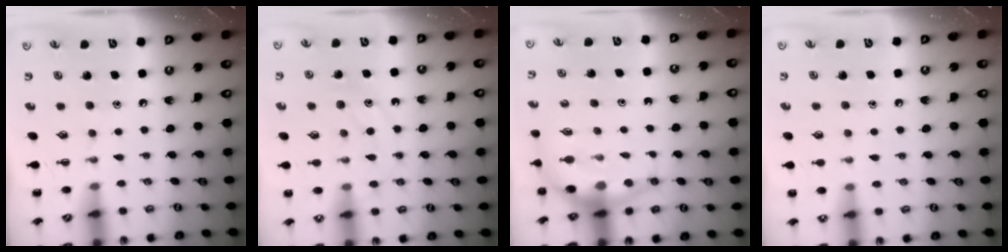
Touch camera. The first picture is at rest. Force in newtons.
{"total": 11.9, "press": 11.9, "slide": 0.4}
{"total": 6.8, "press": 6.7, "slide": 1.6}
{"total": 6.6, "press": 6.3, "slide": 2.2}